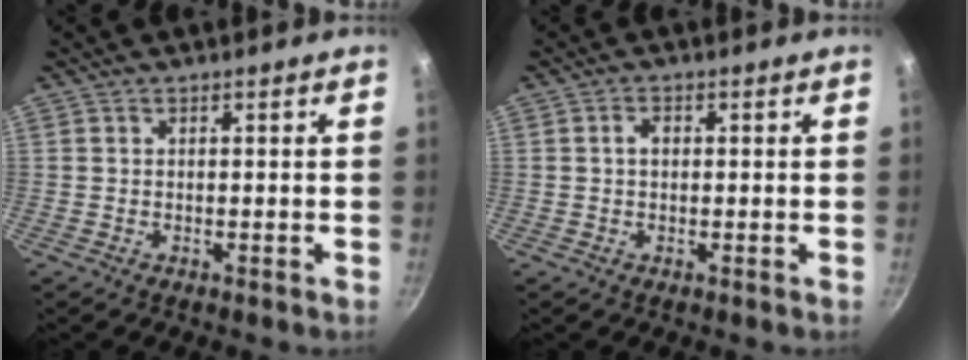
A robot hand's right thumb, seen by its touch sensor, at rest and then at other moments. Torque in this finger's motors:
{"motor_torque": [-0.55, 0.61, 0.70, -0.42, 0.00]}